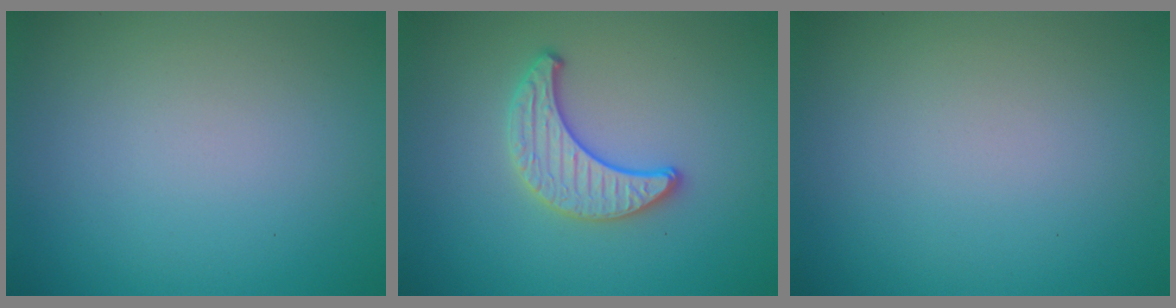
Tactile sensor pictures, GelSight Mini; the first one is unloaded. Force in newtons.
{"total": 3.0, "press": 2.8, "slide": 0.9}
{"total": 0.0}